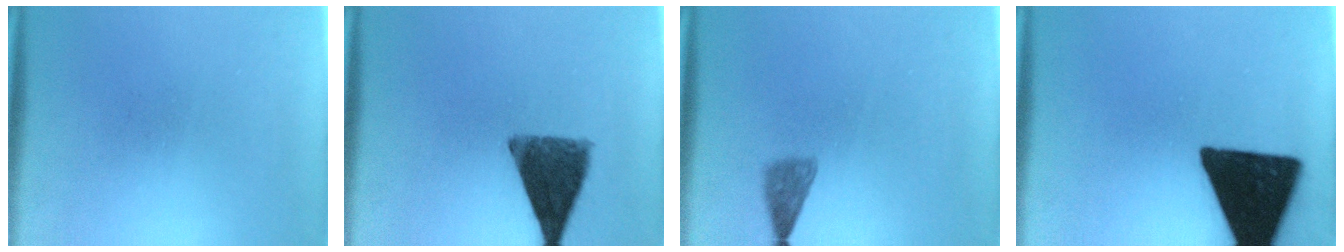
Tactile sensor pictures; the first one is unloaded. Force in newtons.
{"total": 10.5}
{"total": 2.1}
{"total": 19.0}